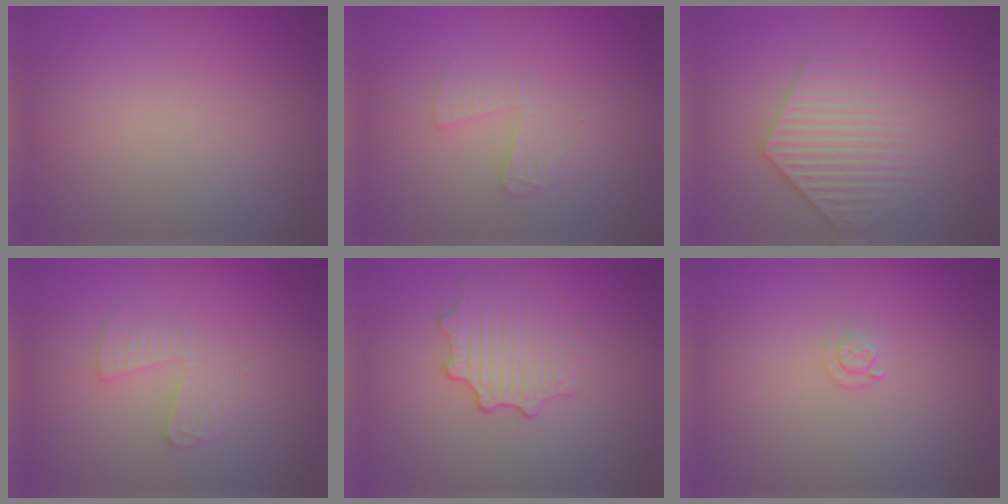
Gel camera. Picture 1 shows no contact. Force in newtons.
{"total": 1.6, "press": 1.6, "slide": 0.1}
{"total": 3.1, "press": 3.0, "slide": 1.0}
{"total": 2.1, "press": 2.0, "slide": 0.1}
{"total": 3.0, "press": 2.7, "slide": 1.1}
{"total": 0.9, "press": 0.6, "slide": 0.6}